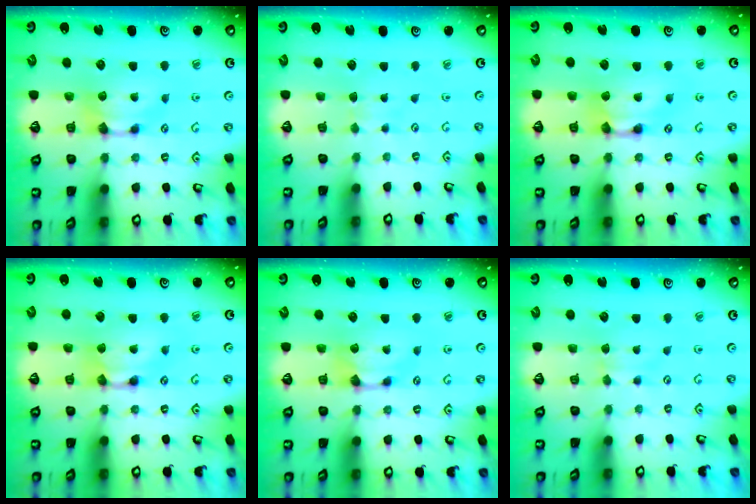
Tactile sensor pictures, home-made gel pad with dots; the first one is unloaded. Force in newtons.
{"total": 2.6, "press": 2.6, "slide": 0.4}
{"total": 2.2, "press": 2.2, "slide": 0.1}
{"total": 1.8, "press": 1.8, "slide": 0.1}
{"total": 0.9, "press": 0.3, "slide": 0.8}
{"total": 1.6, "press": 1.5, "slide": 0.5}